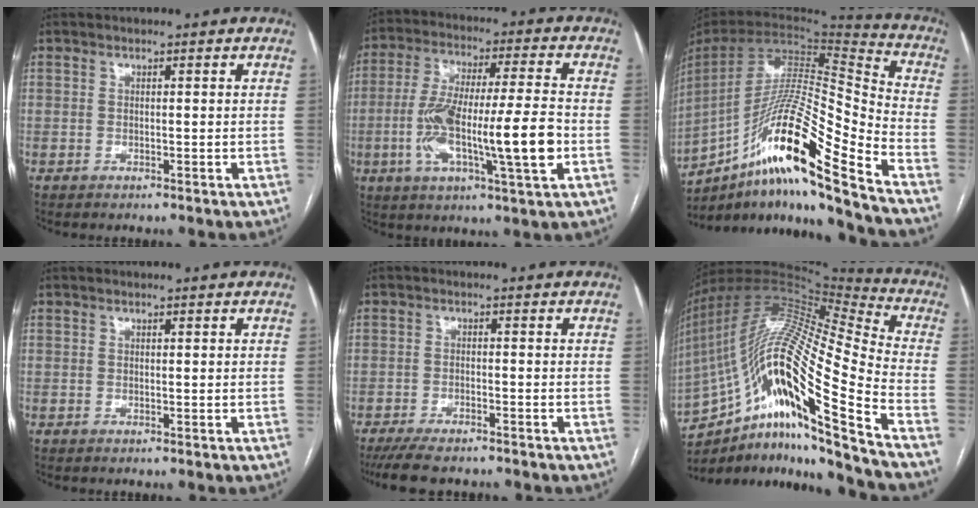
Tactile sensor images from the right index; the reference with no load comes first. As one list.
[{"total": 16.8, "force": [-3.5, 1.9, 16.3], "torque": [-0.301, 0.007, -0.057]}, {"total": 23.6, "force": [-14.6, 0.6, 18.6], "torque": [-0.337, -0.007, -0.263]}, {"total": 0.0}, {"total": 7.7, "force": [-6.6, 1.6, 3.6], "torque": [-0.052, -0.011, -0.104]}, {"total": 26.0, "force": [-14.1, 2.0, 21.7], "torque": [-0.414, -0.003, -0.253]}]